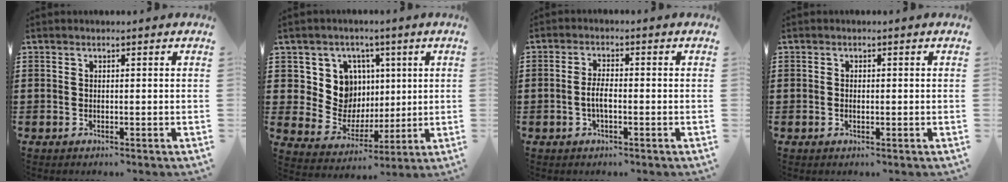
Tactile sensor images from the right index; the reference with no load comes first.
{"total": 9.6, "force": [2.7, 8.6, 3.3], "torque": [-0.084, -0.005, 0.056]}
{"total": 3.0, "force": [-0.8, 1.0, 2.7], "torque": [-0.063, -0.001, -0.019]}
{"total": 0.8, "force": [-0.2, 0.4, 0.7], "torque": [-0.014, -0.001, -0.003]}